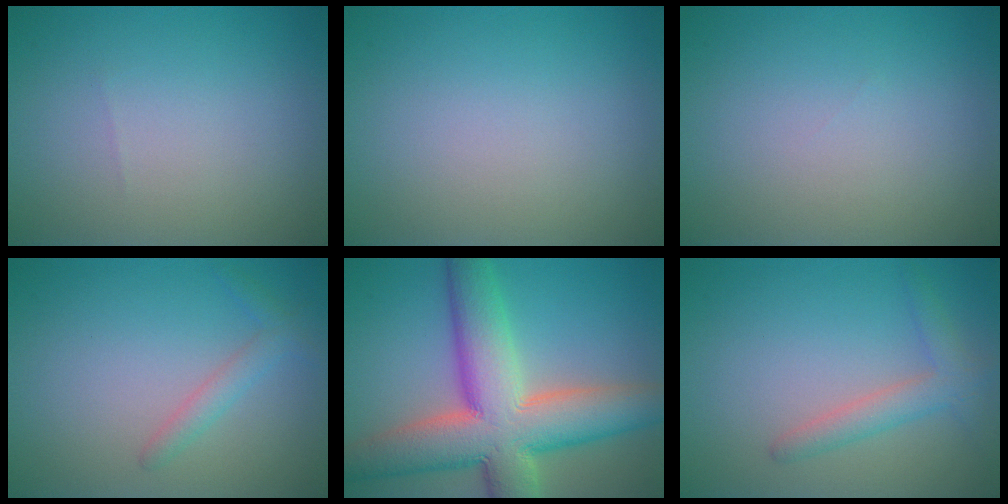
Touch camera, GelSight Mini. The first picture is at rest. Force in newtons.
{"total": 0.0}
{"total": 0.0}
{"total": 1.6, "press": 1.6, "slide": 0.1}
{"total": 12.0, "press": 12.0, "slide": 0.8}
{"total": 2.6, "press": 2.5, "slide": 0.1}